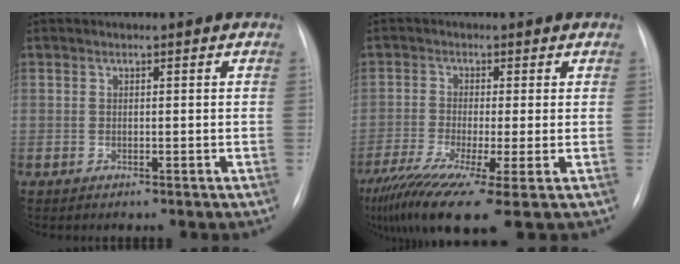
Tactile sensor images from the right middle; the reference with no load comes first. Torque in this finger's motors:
{"motor_torque": [1.44, -0.69, 0.67, 0.20]}